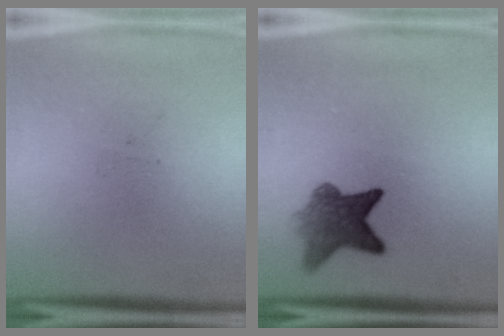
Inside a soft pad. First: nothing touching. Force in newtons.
{"total": 6.8}